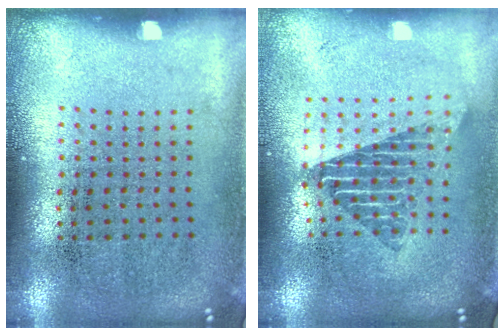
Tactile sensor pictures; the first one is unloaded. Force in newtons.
{"total": 1.7, "press": 1.4, "slide": 1.0}